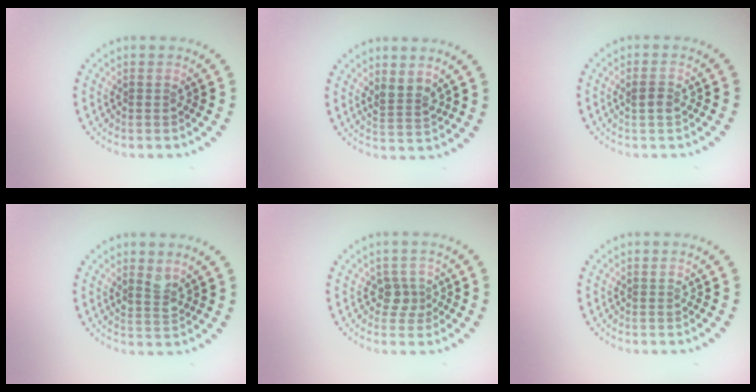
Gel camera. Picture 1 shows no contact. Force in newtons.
{"total": 2.1, "press": 1.7, "slide": 1.2}
{"total": 1.3, "press": 1.2, "slide": 0.4}
{"total": 1.7, "press": 1.5, "slide": 0.9}
{"total": 1.8, "press": 1.5, "slide": 1.1}
{"total": 0.0}